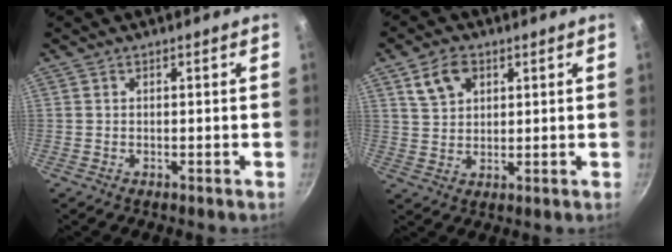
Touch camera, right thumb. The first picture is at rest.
{"total": 6.6, "force": [3.1, 4.5, 3.8], "torque": [-0.054, -0.002, 0.057]}